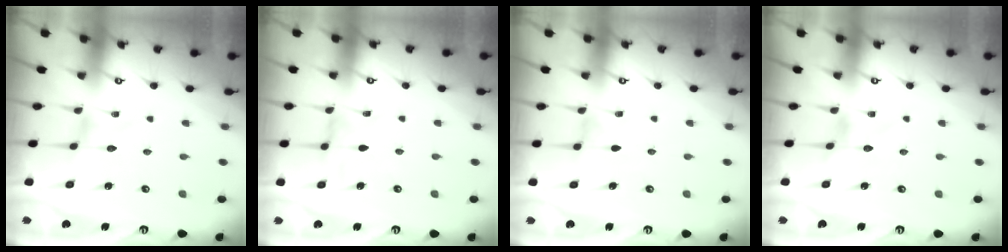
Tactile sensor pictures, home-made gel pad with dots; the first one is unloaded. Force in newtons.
{"total": 0.9, "press": 0.9, "slide": 0.3}
{"total": 1.0, "press": 1.0, "slide": 0.2}
{"total": 0.9, "press": 0.9, "slide": 0.1}